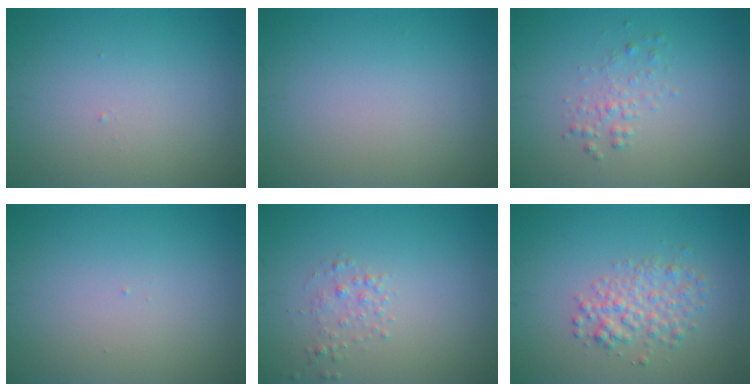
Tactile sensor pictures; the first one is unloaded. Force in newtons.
{"total": 0.0}
{"total": 1.3, "press": 1.3, "slide": 0.1}
{"total": 0.0}
{"total": 1.3, "press": 1.2, "slide": 0.1}
{"total": 3.1, "press": 3.1, "slide": 0.1}